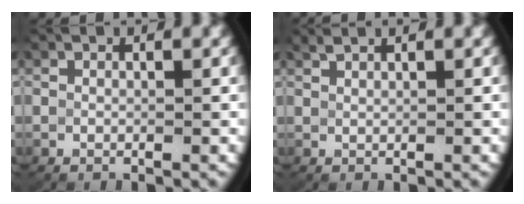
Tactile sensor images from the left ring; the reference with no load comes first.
{"total": 0.9, "force": [0.8, 0.0, 0.4], "torque": [-0.012, 0.004, 0.018]}